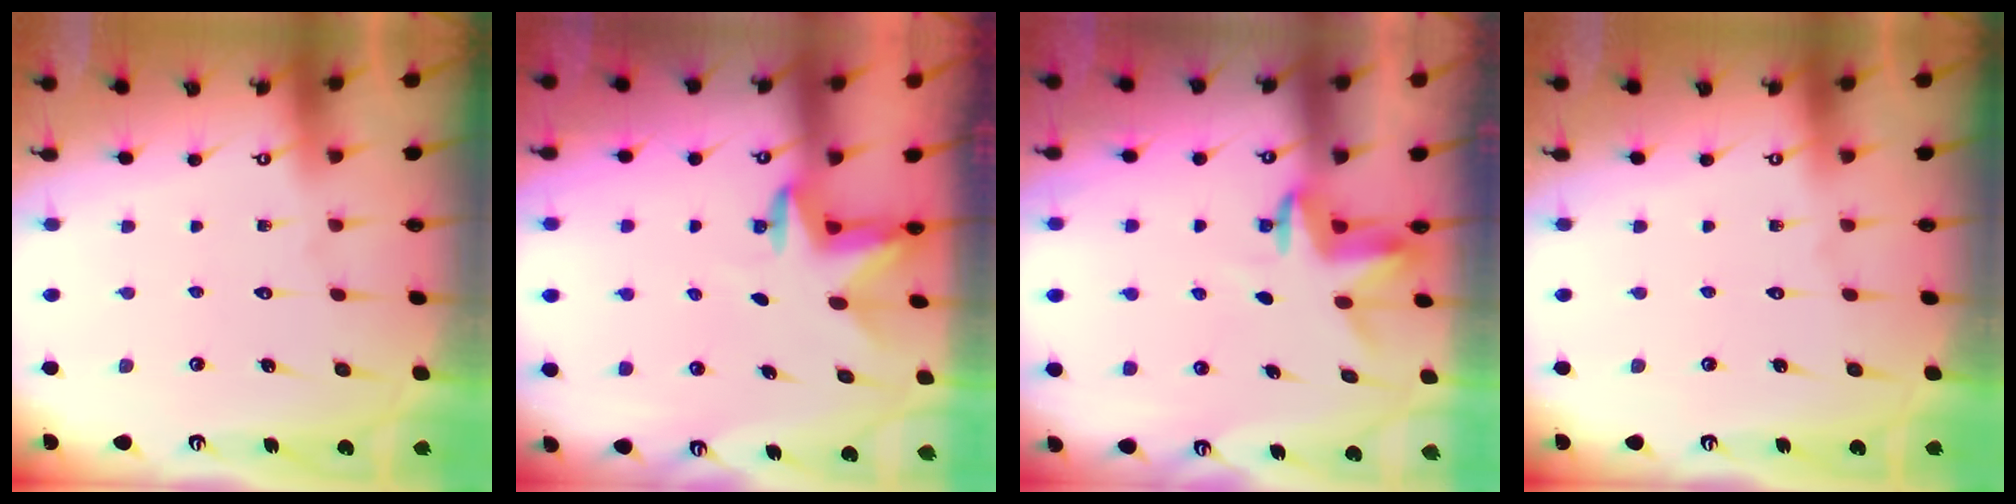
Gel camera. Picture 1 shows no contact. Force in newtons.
{"total": 3.0, "press": 2.9, "slide": 0.7}
{"total": 3.4, "press": 3.4, "slide": 0.2}
{"total": 0.0}